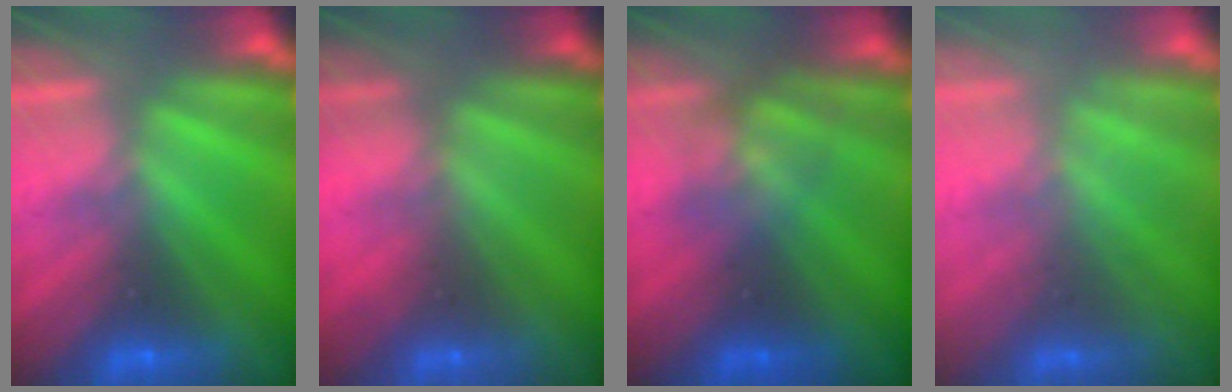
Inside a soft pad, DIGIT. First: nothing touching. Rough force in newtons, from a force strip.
{"total": 2.4}
{"total": 1.9}
{"total": 2.3}